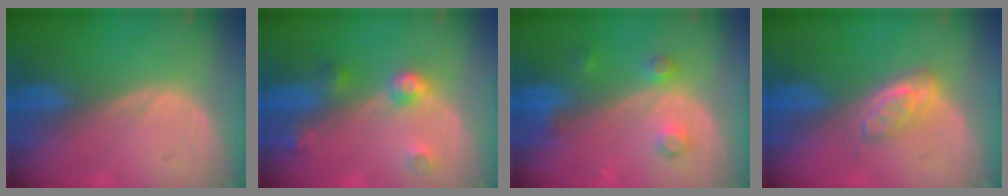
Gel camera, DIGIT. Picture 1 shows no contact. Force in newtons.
{"total": 4.4, "press": 3.9, "slide": 2.1}
{"total": 3.7, "press": 3.4, "slide": 1.5}
{"total": 4.4, "press": 4.1, "slide": 1.6}